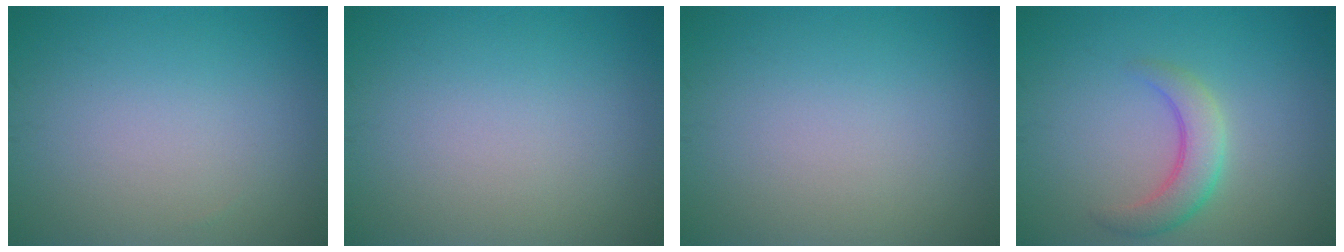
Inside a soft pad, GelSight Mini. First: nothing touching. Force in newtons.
{"total": 0.0}
{"total": 0.0}
{"total": 3.4, "press": 3.4, "slide": 0.2}